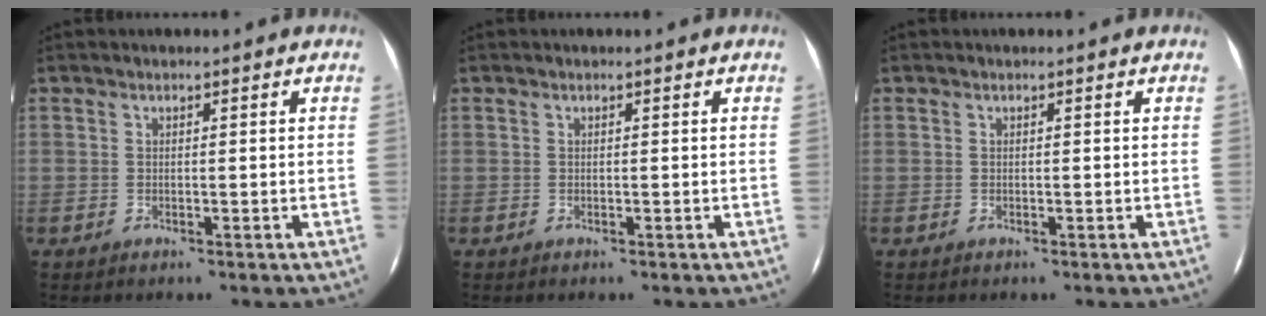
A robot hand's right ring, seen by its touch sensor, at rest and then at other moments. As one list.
[{"total": 0.0}, {"total": 0.0}]